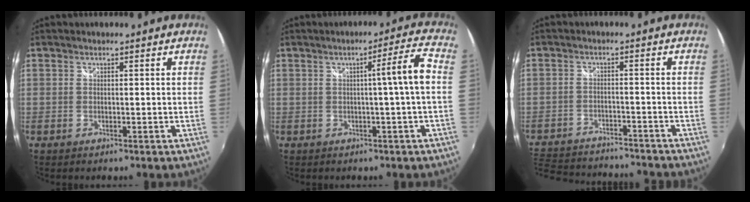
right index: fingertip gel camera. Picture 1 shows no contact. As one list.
[{"total": 5.6, "force": [-0.2, -1.4, 5.4], "torque": [-0.076, 0.012, 0.001]}, {"total": 18.4, "force": [-15.8, 6.3, 7.0], "torque": [-0.173, 0.004, -0.228]}]